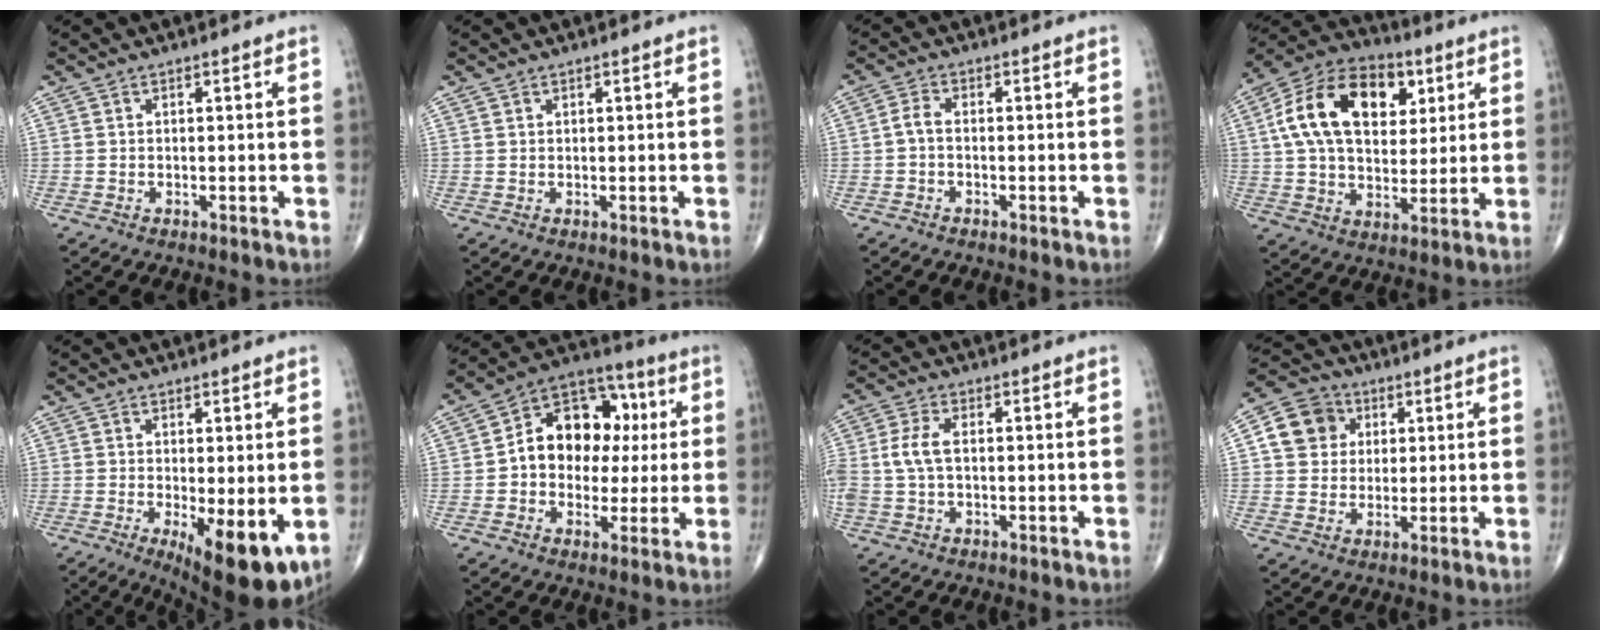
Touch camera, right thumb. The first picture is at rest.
{"total": 0.5, "force": [0.4, 0.4, 0.1], "torque": [0.002, -0.003, 0.006]}
{"total": 2.2, "force": [-0.6, 1.1, 1.8], "torque": [-0.037, 0.005, -0.017]}
{"total": 20.5, "force": [5.9, 13.1, 14.7], "torque": [-0.233, 0.003, 0.094]}
{"total": 10.9, "force": [-2.9, 3.6, 9.9], "torque": [-0.135, -0.025, -0.032]}
{"total": 13.9, "force": [1.2, 10.4, 9.1], "torque": [-0.093, 0.028, 0.010]}
{"total": 5.0, "force": [0.1, 2.7, 4.3], "torque": [-0.115, 0.012, -0.001]}
{"total": 9.3, "force": [2.3, 8.3, 3.4], "torque": [-0.039, 0.003, 0.030]}